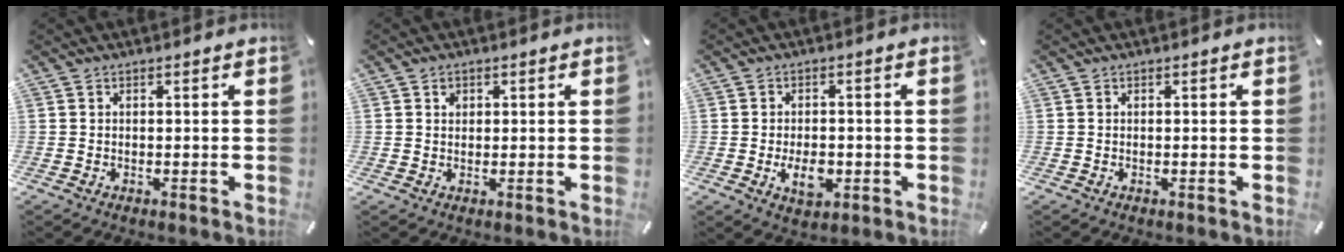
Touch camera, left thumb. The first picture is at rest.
{"total": 1.4, "force": [0.4, 1.3, 0.4], "torque": [0.006, -0.002, 0.003]}
{"total": 6.1, "force": [-1.6, 3.9, 4.4], "torque": [-0.082, 0.001, -0.030]}
{"total": 0.0}